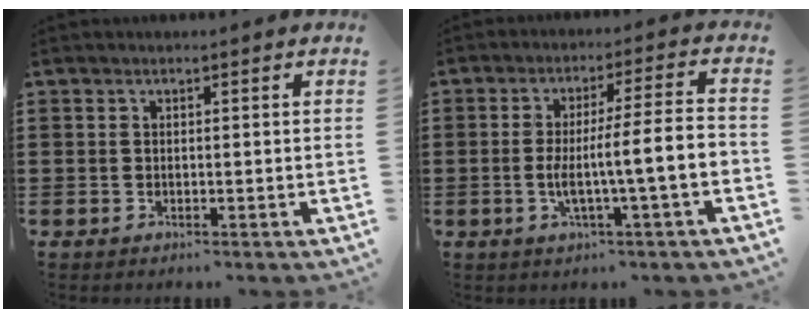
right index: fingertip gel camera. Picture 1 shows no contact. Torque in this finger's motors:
{"motor_torque": [2.14, 0.00, 0.50, 0.21]}